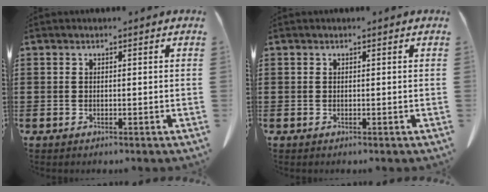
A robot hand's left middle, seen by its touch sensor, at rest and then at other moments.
{"total": 0.0}